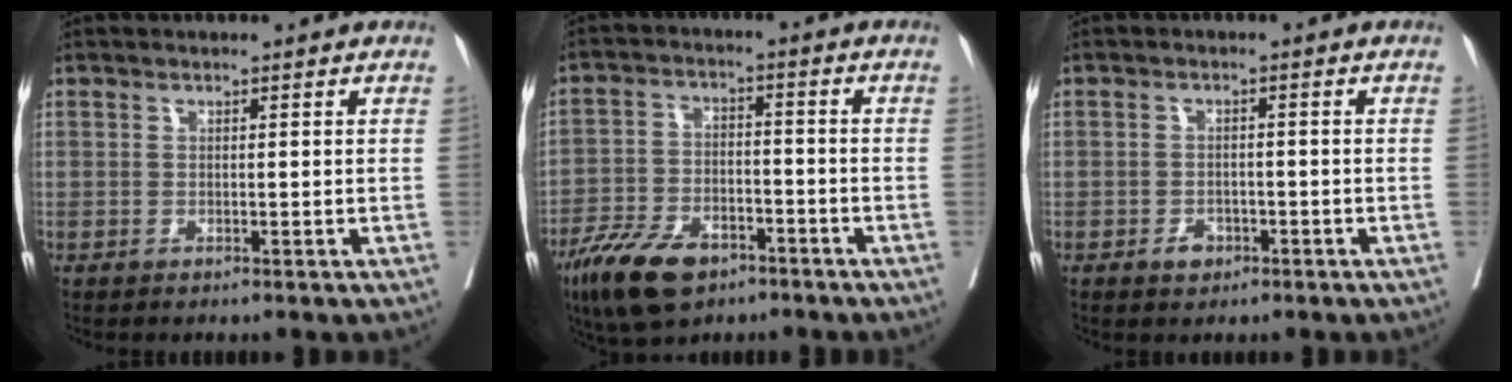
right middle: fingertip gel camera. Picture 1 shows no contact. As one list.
[{"total": 10.4, "force": [-6.8, 4.8, 6.3], "torque": [-0.123, -0.009, -0.121]}, {"total": 2.2, "force": [-1.2, 1.5, 1.0], "torque": [-0.012, 0.005, -0.013]}]